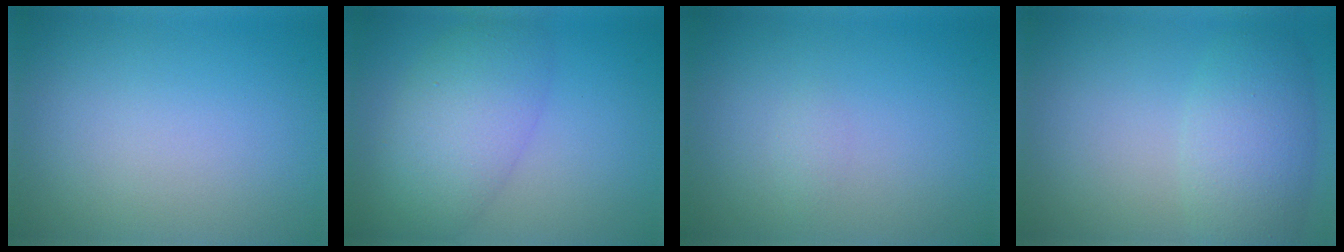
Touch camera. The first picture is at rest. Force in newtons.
{"total": 5.7, "press": 5.7, "slide": 0.2}
{"total": 0.6, "press": 0.6, "slide": 0.1}
{"total": 4.5, "press": 4.5, "slide": 0.2}